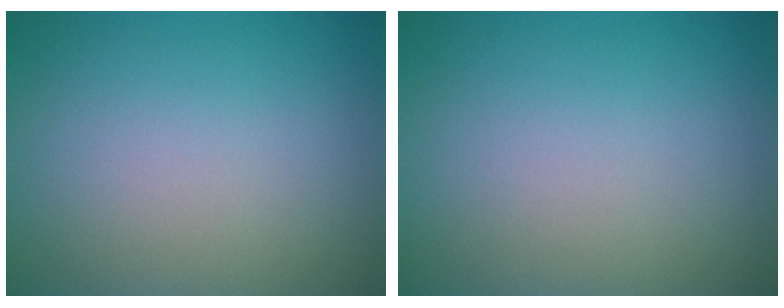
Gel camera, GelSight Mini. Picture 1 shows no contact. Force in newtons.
{"total": 0.0}